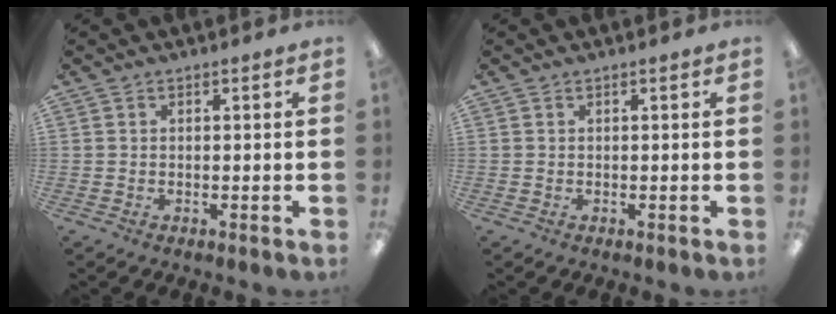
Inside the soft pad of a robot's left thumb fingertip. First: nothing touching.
{"total": 0.0}